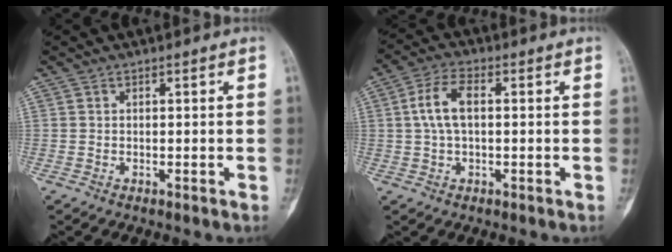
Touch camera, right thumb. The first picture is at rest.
{"total": 6.5, "force": [0.8, 3.2, 5.6], "torque": [-0.120, 0.018, 0.011]}